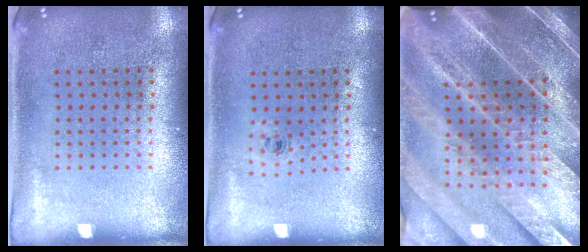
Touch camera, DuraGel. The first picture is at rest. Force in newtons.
{"total": 0.5, "press": 0.3, "slide": 0.4}
{"total": 5.0, "press": 4.3, "slide": 2.6}